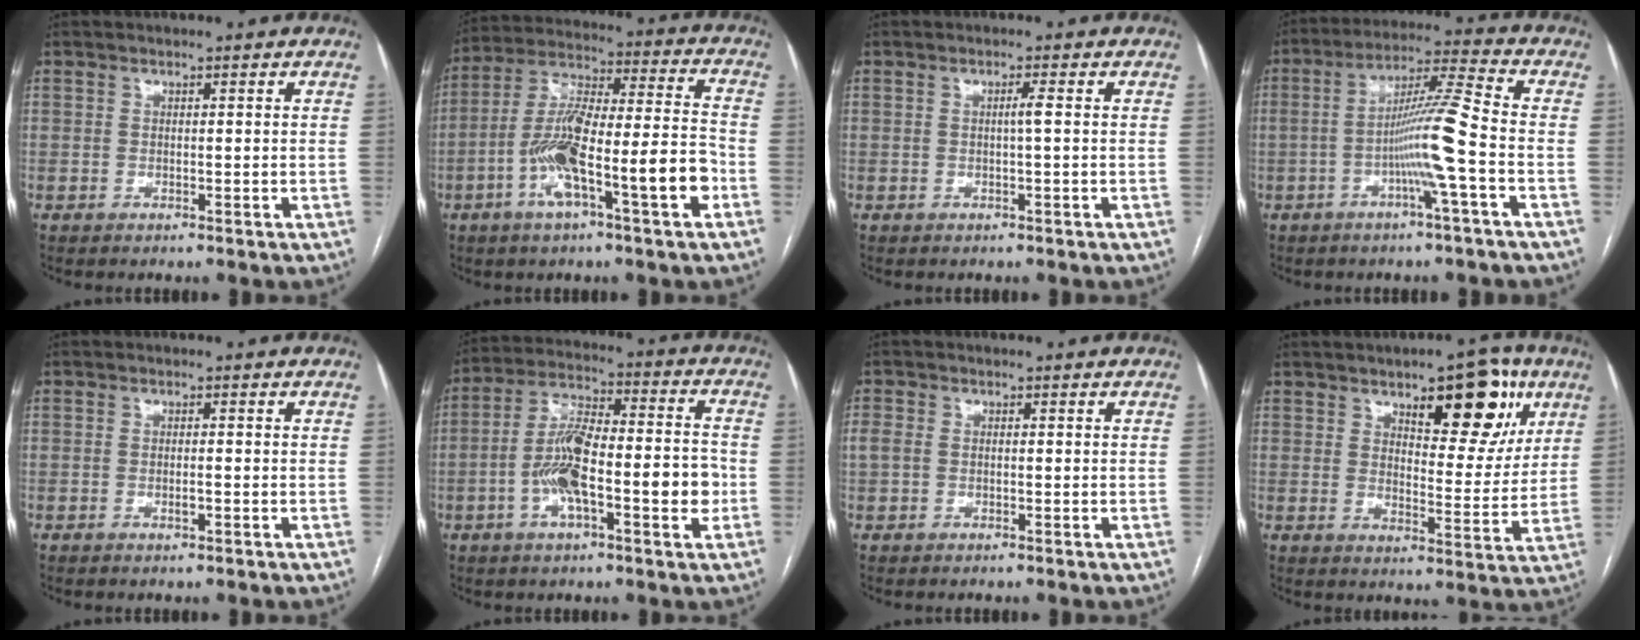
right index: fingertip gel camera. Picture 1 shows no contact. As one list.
[{"total": 16.6, "force": [-5.9, 1.8, 15.4], "torque": [-0.276, 0.013, -0.102]}, {"total": 1.3, "force": [0.0, -0.3, 1.2], "torque": [-0.019, 0.002, -0.002]}, {"total": 10.5, "force": [-2.8, -0.9, 10.1], "torque": [-0.187, 0.012, -0.055]}, {"total": 1.2, "force": [-0.4, 0.2, 1.1], "torque": [-0.021, -0.001, -0.007]}, {"total": 15.0, "force": [-3.6, 3.6, 14.1], "torque": [-0.247, 0.025, -0.061]}, {"total": 2.1, "force": [-0.1, 1.6, 1.3], "torque": [-0.043, 0.012, -0.001]}, {"total": 13.0, "force": [7.0, 4.7, 9.8], "torque": [-0.119, 0.010, 0.098]}]